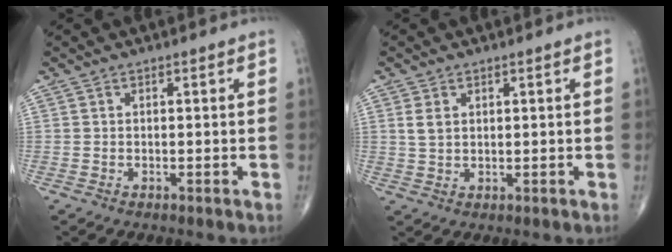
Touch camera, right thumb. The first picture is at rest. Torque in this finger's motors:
{"motor_torque": [-0.21, 0.11, 0.14, -0.05, -0.08]}